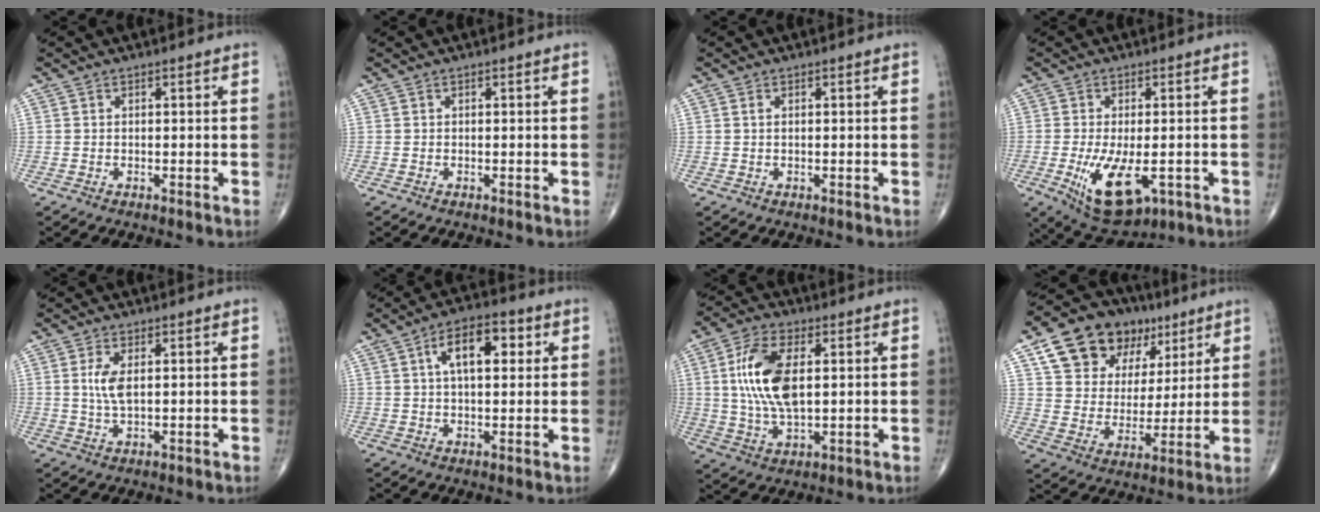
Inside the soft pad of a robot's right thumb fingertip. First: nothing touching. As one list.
[{"total": 0.0}, {"total": 0.6, "force": [0.2, 0.2, 0.5], "torque": [-0.013, 0.003, 0.005]}, {"total": 11.7, "force": [-3.6, 5.4, 9.7], "torque": [-0.164, -0.015, -0.043]}, {"total": 4.6, "force": [0.8, 1.9, 4.0], "torque": [-0.088, -0.004, 0.020]}, {"total": 9.4, "force": [2.7, 4.5, 7.8], "torque": [-0.111, 0.013, 0.036]}, {"total": 13.3, "force": [2.1, 6.4, 11.4], "torque": [-0.229, -0.003, 0.043]}, {"total": 18.5, "force": [9.7, 12.8, 9.1], "torque": [-0.110, -0.012, 0.165]}]